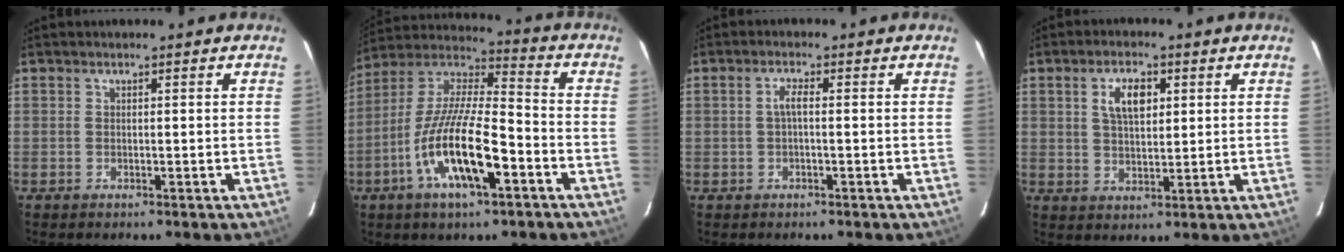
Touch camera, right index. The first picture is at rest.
{"total": 17.0, "force": [-7.1, 4.6, 14.8], "torque": [-0.294, -0.015, -0.137]}
{"total": 1.9, "force": [-0.2, 0.3, 1.8], "torque": [-0.037, 0.006, -0.006]}
{"total": 6.0, "force": [2.1, 3.0, 4.8], "torque": [-0.086, 0.010, 0.039]}